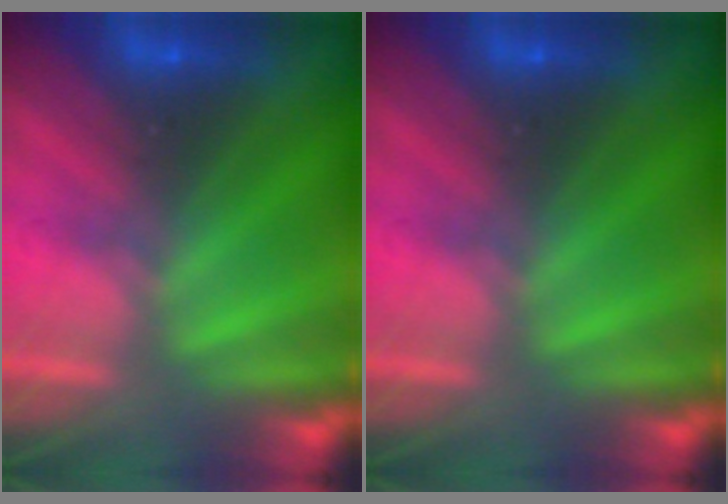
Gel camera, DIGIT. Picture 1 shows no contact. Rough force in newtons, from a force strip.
{"total": 0.0}